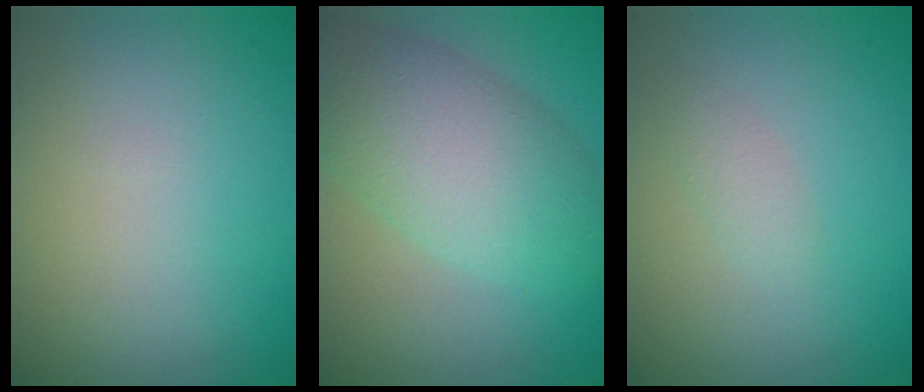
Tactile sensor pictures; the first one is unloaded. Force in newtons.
{"total": 7.8, "press": 7.7, "slide": 0.5}
{"total": 1.1, "press": 1.1, "slide": 0.0}